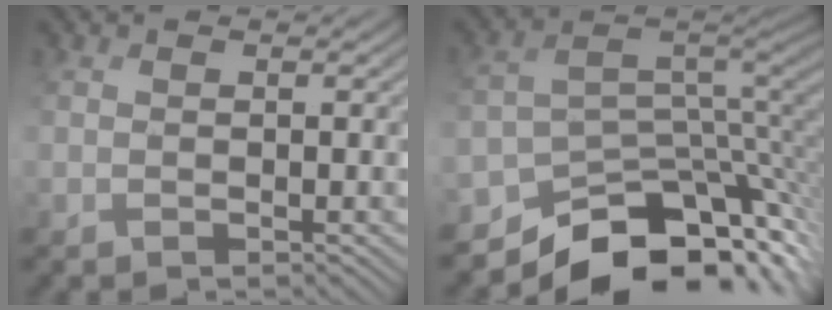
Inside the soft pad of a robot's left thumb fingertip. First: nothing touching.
{"total": 13.9, "force": [-9.2, 7.2, 7.5], "torque": [-0.143, -0.020, -0.141]}